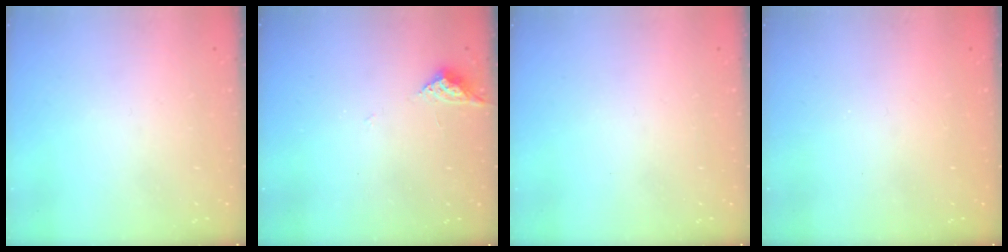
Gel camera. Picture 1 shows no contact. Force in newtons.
{"total": 3.8, "press": 3.8, "slide": 0.6}
{"total": 0.0}
{"total": 1.1, "press": 1.0, "slide": 0.1}